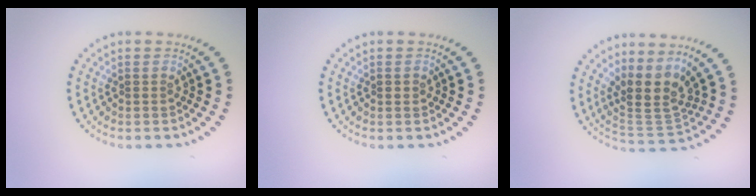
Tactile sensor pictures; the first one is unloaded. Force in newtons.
{"total": 0.7, "press": 0.7, "slide": 0.1}
{"total": 4.1, "press": 3.3, "slide": 2.5}